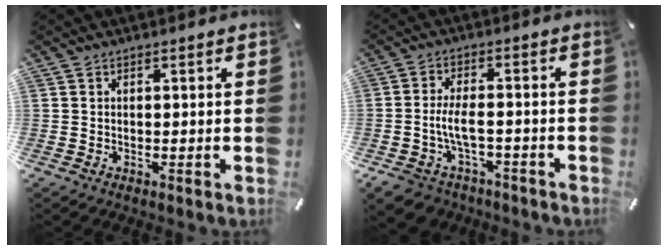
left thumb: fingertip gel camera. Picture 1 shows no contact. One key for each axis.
{"total": 7.1, "fx": -2.8, "fy": 4.1, "fz": 5.1, "tx": -0.110, "ty": 0.008, "tz": -0.053}